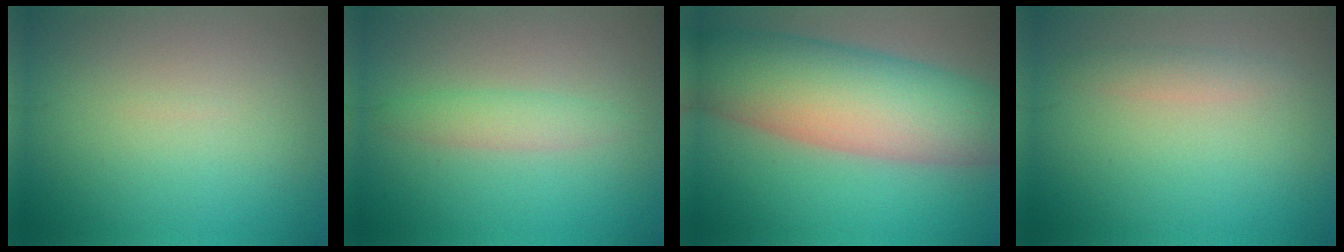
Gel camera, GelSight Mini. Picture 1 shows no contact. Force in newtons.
{"total": 2.0, "press": 2.0, "slide": 0.1}
{"total": 11.7, "press": 11.7, "slide": 0.3}
{"total": 1.4, "press": 1.4, "slide": 0.0}